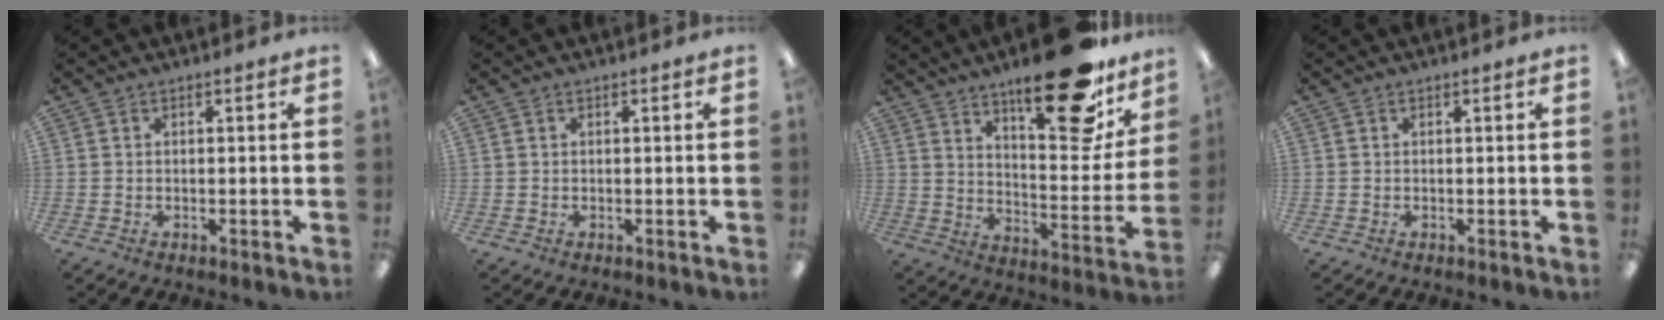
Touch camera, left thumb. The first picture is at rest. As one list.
[{"total": 0.0}, {"total": 23.6, "force": [16.8, 8.0, 14.5], "torque": [-0.194, -0.114, 0.273]}, {"total": 0.0}]